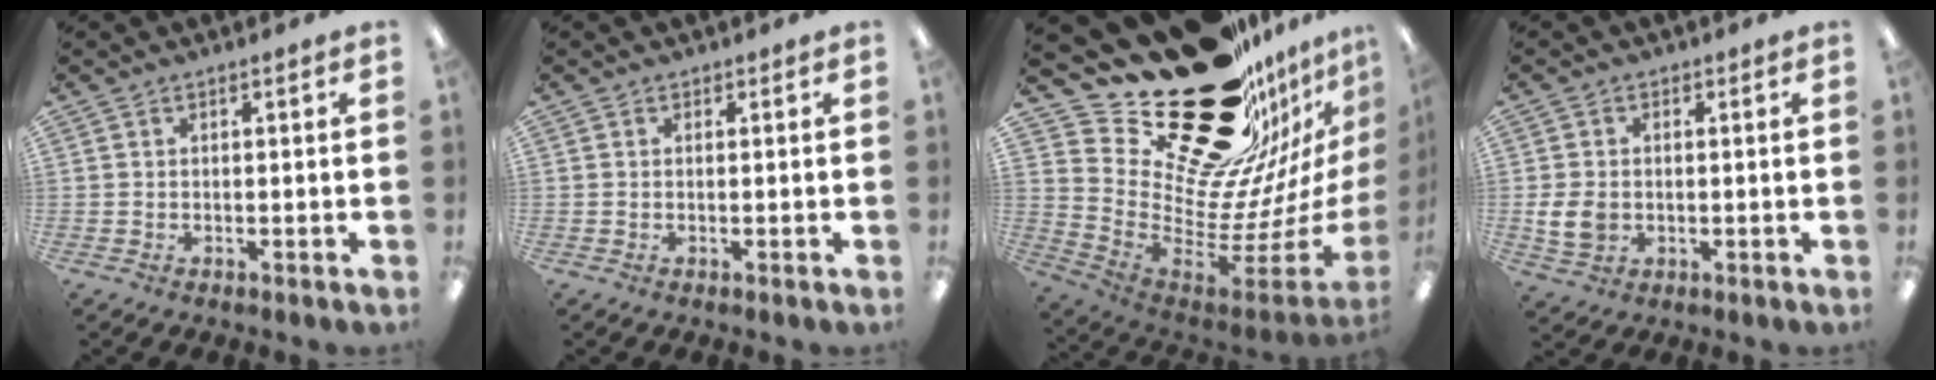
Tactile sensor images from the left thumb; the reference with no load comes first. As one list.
[{"total": 0.0}, {"total": 34.4, "force": [24.3, 15.5, 18.8], "torque": [-0.239, -0.209, 0.476]}, {"total": 6.2, "force": [-0.5, 5.2, 3.5], "torque": [-0.066, 0.001, -0.010]}]